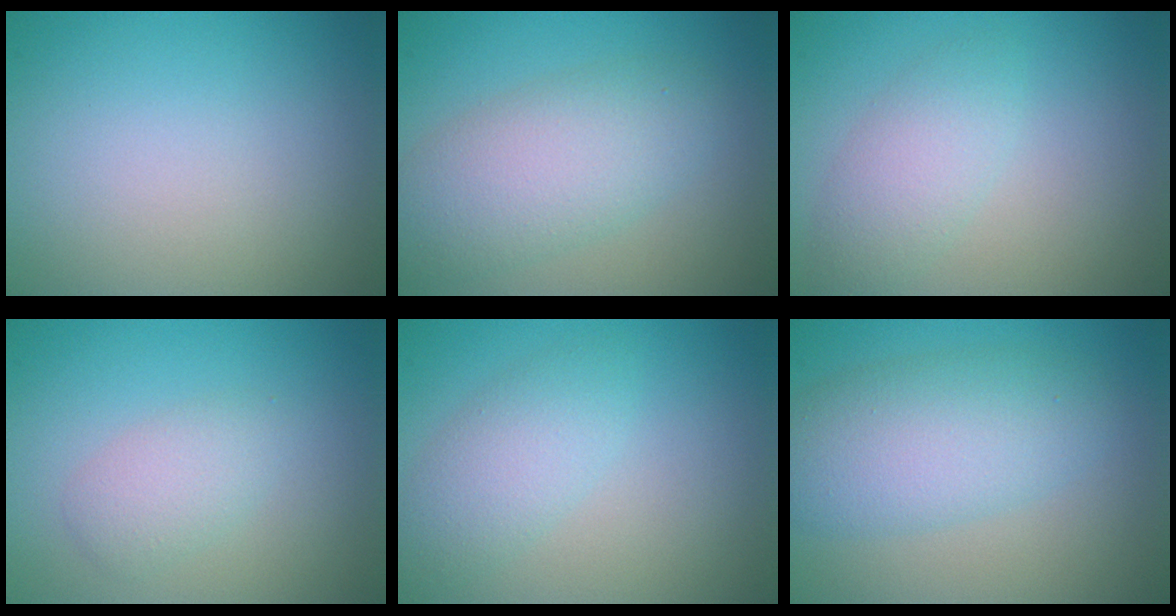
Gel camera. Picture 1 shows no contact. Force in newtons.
{"total": 5.7, "press": 5.7, "slide": 0.2}
{"total": 2.7, "press": 2.7, "slide": 0.0}
{"total": 2.0, "press": 2.0, "slide": 0.0}
{"total": 2.9, "press": 2.9, "slide": 0.0}
{"total": 5.4, "press": 5.4, "slide": 0.1}